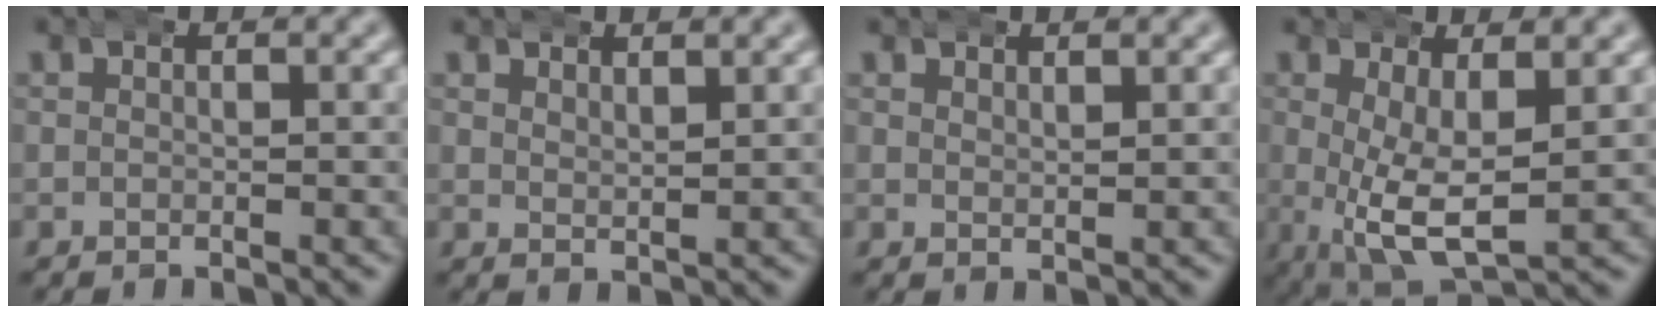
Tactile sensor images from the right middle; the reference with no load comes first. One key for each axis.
{"total": 1.4, "fx": 1.3, "fy": 0.1, "fz": 0.4, "tx": -0.008, "ty": -0.005, "tz": 0.028}
{"total": 1.0, "fx": 0.9, "fy": 0.1, "fz": 0.3, "tx": -0.003, "ty": -0.003, "tz": 0.021}
{"total": 7.6, "fx": -0.6, "fy": 3.8, "fz": 6.6, "tx": -0.130, "ty": -0.032, "tz": 0.013}